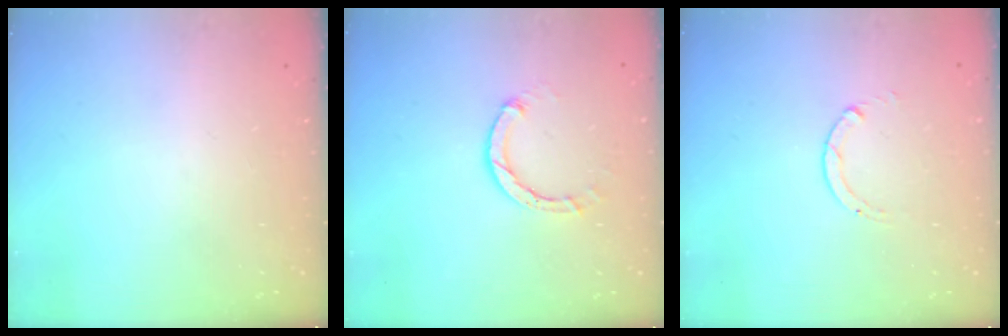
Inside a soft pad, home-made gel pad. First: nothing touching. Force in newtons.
{"total": 3.0, "press": 3.0, "slide": 0.4}
{"total": 0.8, "press": 0.7, "slide": 0.1}